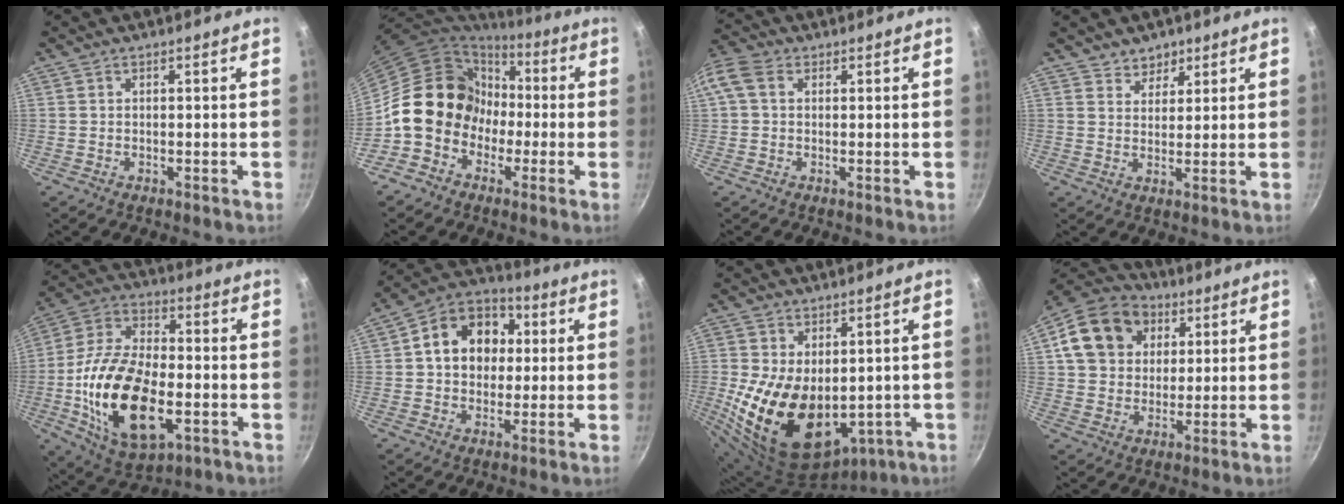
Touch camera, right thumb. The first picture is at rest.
{"total": 14.5, "force": [-2.1, 12.7, 6.6], "torque": [-0.058, 0.048, -0.039]}
{"total": 7.4, "force": [1.5, 5.6, 4.6], "torque": [-0.101, 0.024, 0.014]}
{"total": 4.1, "force": [3.0, 2.9, 0.5], "torque": [0.016, -0.015, 0.045]}
{"total": 23.8, "force": [-5.1, 12.8, 19.4], "torque": [-0.361, 0.023, -0.090]}
{"total": 14.4, "force": [2.3, 11.5, 8.4], "torque": [-0.103, 0.023, 0.021]}
{"total": 18.8, "force": [-1.7, 12.1, 14.4], "torque": [-0.242, -0.014, 0.001]}
{"total": 16.5, "force": [5.2, 13.2, 8.3], "torque": [-0.134, 0.013, 0.080]}